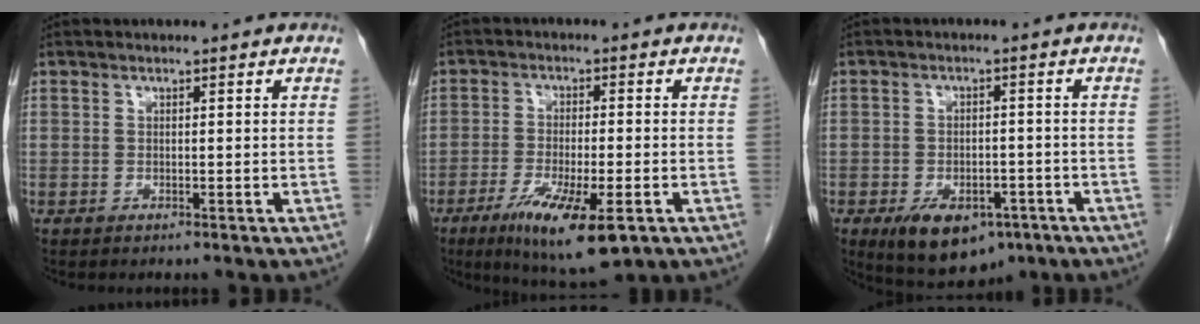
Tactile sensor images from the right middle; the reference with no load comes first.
{"total": 10.5, "force": [-5.2, 2.1, 8.9], "torque": [-0.155, -0.026, -0.081]}
{"total": 9.2, "force": [-5.2, 5.4, 5.3], "torque": [-0.078, -0.004, -0.070]}